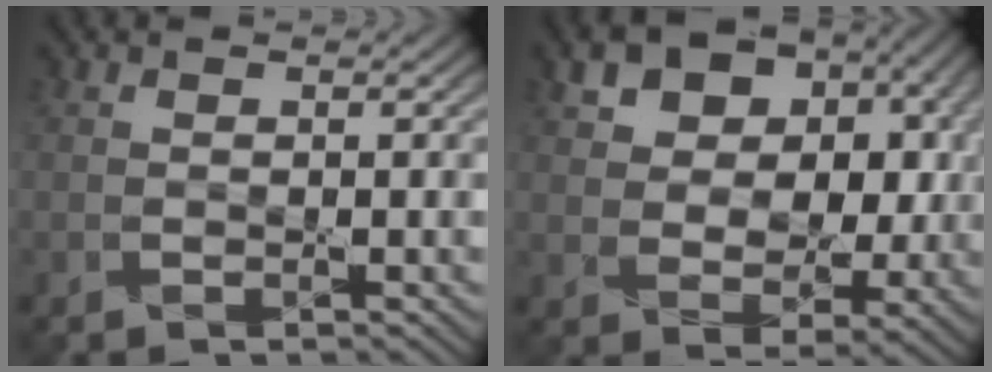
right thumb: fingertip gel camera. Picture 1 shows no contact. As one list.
[{"total": 12.7, "force": [4.3, 8.7, 8.1], "torque": [-0.150, 0.005, 0.071]}]